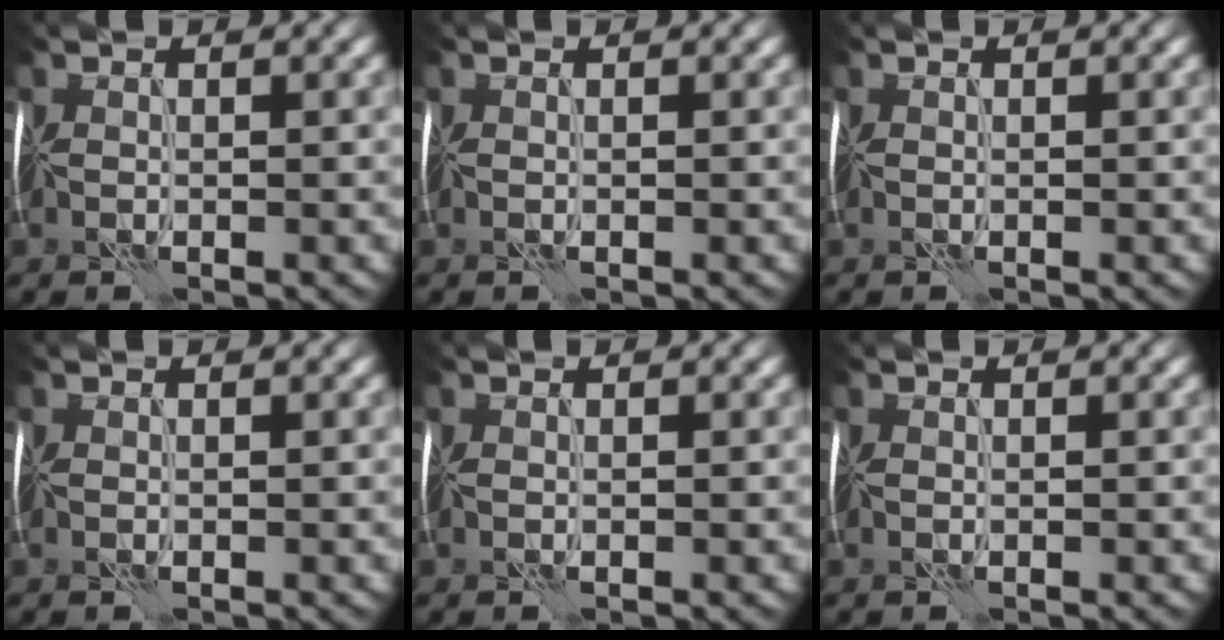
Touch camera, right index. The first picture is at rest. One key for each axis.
{"total": 0.0}
{"total": 0.0}
{"total": 0.0}
{"total": 0.0}
{"total": 0.0}